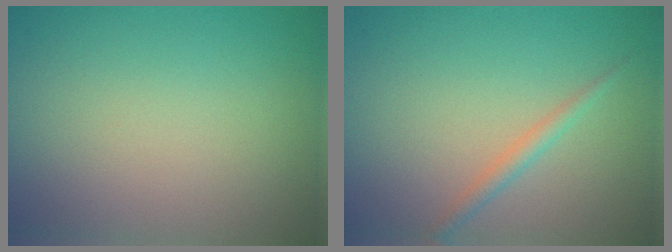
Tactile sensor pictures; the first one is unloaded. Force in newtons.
{"total": 1.4, "press": 1.4, "slide": 0.1}